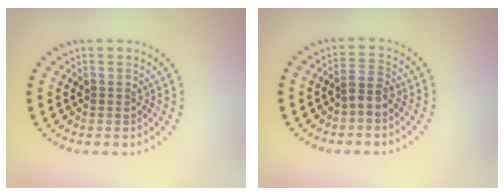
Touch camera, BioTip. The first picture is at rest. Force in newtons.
{"total": 2.0, "press": 1.7, "slide": 1.0}